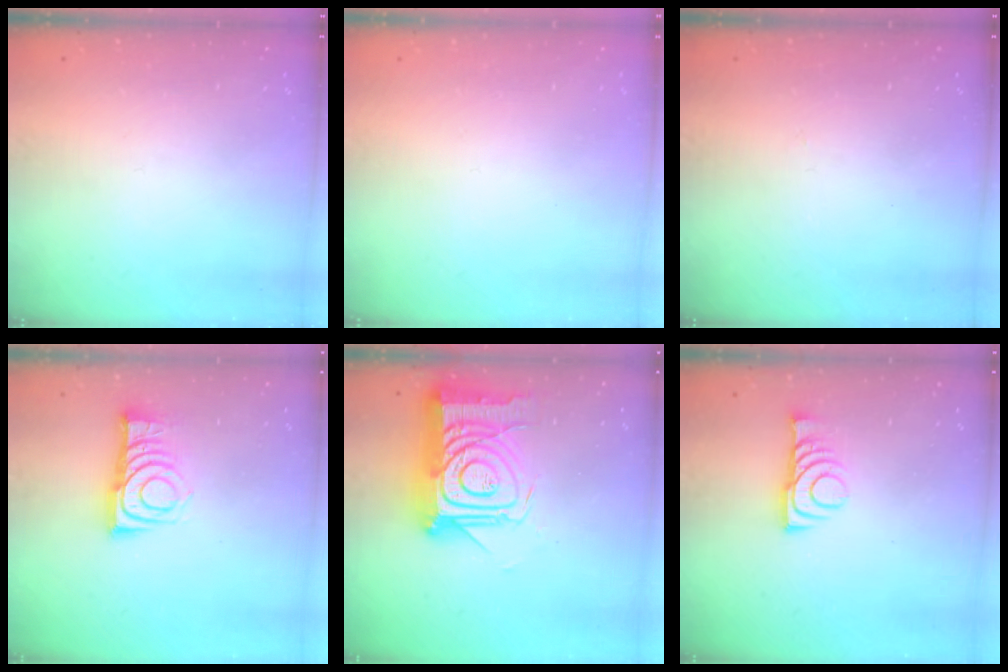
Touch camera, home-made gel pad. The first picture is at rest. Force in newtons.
{"total": 1.6, "press": 1.6, "slide": 0.1}
{"total": 2.8, "press": 2.8, "slide": 0.4}
{"total": 9.5, "press": 9.5, "slide": 0.3}
{"total": 22.4, "press": 22.4, "slide": 1.7}
{"total": 8.2, "press": 8.1, "slide": 1.0}